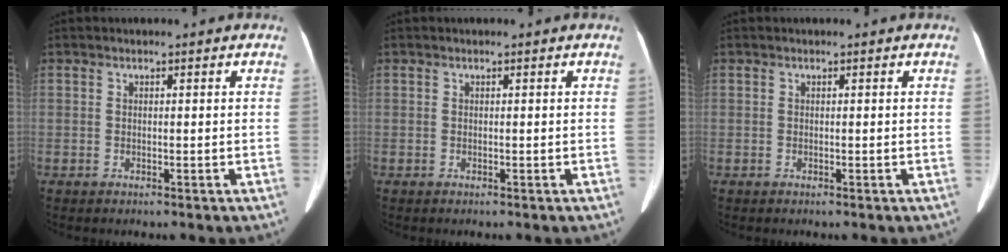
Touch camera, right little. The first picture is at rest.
{"total": 0.0}
{"total": 0.0}